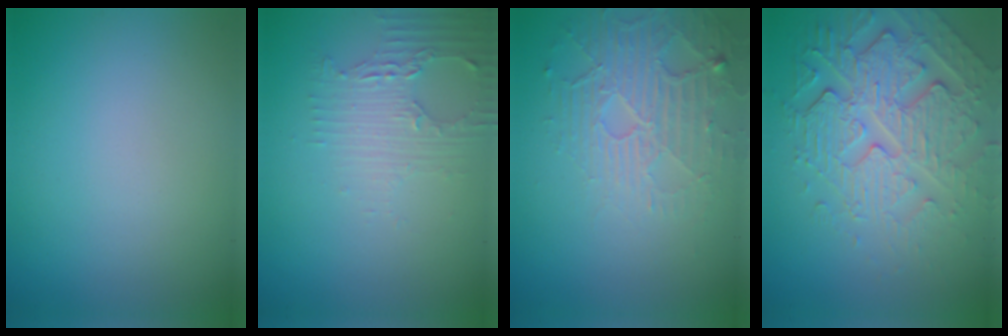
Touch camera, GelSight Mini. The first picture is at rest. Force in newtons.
{"total": 2.7, "press": 2.4, "slide": 1.3}
{"total": 5.2, "press": 3.3, "slide": 4.1}
{"total": 6.7, "press": 5.0, "slide": 4.5}